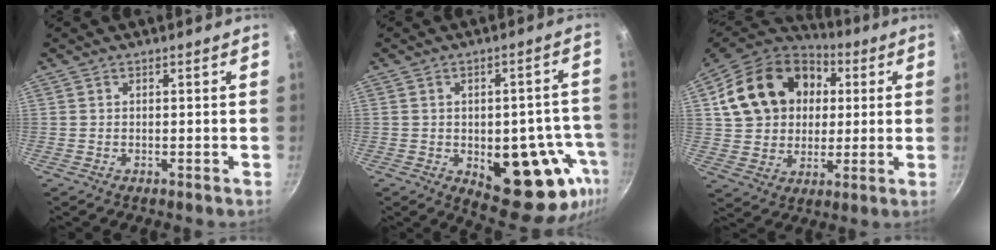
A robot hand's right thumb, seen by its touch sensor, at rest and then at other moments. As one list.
[{"total": 17.3, "force": [-5.1, 8.8, 14.0], "torque": [-0.111, 0.004, -0.057]}, {"total": 21.7, "force": [5.2, 17.0, 12.4], "torque": [-0.202, 0.023, 0.092]}]